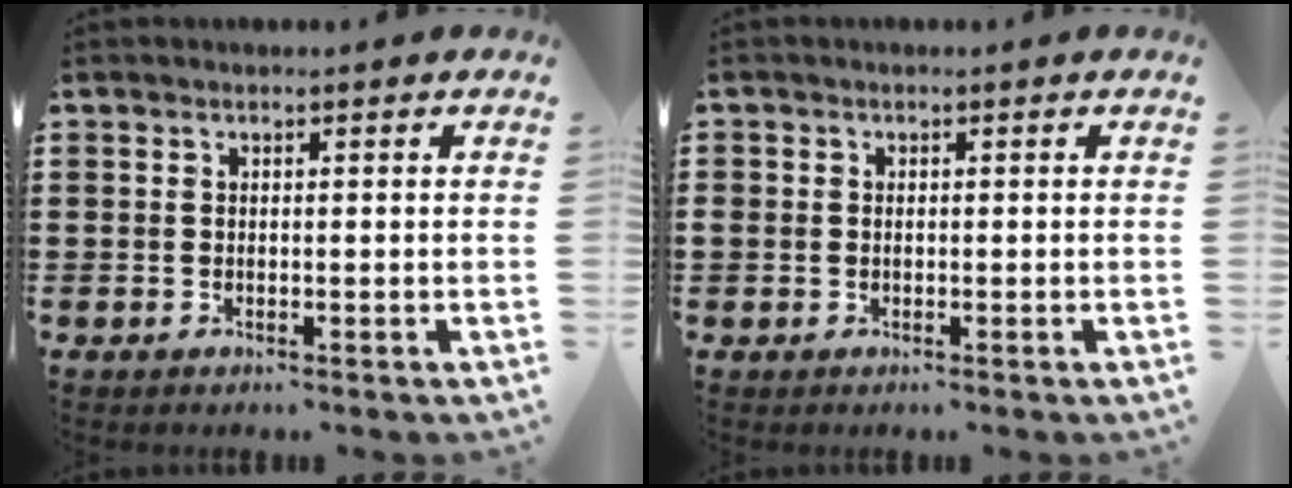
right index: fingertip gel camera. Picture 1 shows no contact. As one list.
[{"total": 0.9, "force": [-0.1, 0.8, 0.3], "torque": [-0.007, 0.005, -0.003]}]